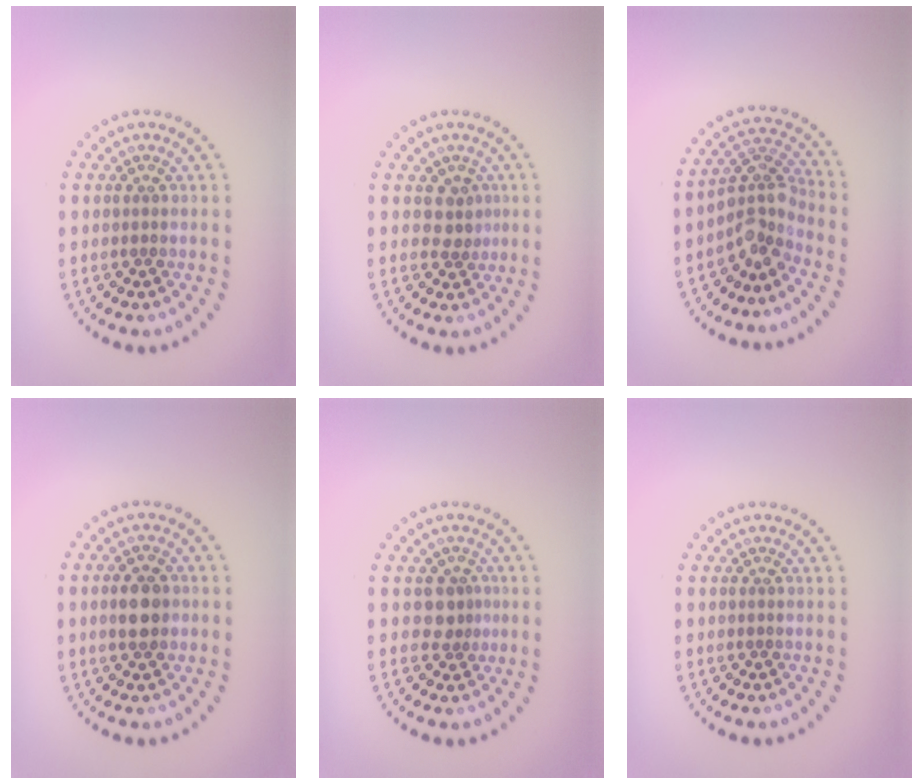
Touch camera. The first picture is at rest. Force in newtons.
{"total": 1.9, "press": 1.4, "slide": 1.2}
{"total": 3.5, "press": 2.5, "slide": 2.4}
{"total": 3.3, "press": 3.3, "slide": 0.1}
{"total": 2.0, "press": 1.6, "slide": 1.2}
{"total": 0.0}